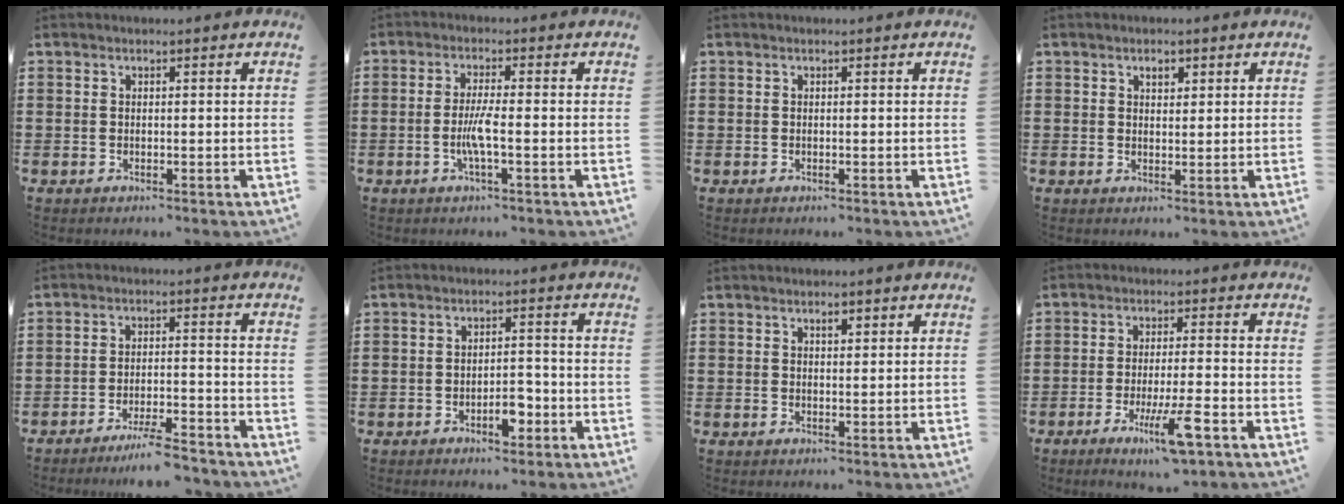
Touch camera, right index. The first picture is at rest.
{"total": 4.0, "force": [-1.1, 0.2, 3.8], "torque": [-0.090, -0.012, -0.028]}
{"total": 0.0}
{"total": 1.7, "force": [1.0, 1.0, 1.0], "torque": [-0.015, 0.001, 0.016]}
{"total": 5.2, "force": [-4.7, -0.1, 2.2], "torque": [-0.037, -0.006, -0.089]}
{"total": 4.1, "force": [-2.2, 1.7, 2.9], "torque": [-0.048, 0.006, -0.040]}
{"total": 1.3, "force": [0.7, 0.6, 0.9], "torque": [-0.020, 0.005, 0.012]}
{"total": 7.9, "force": [-4.0, 0.5, 6.7], "torque": [-0.123, -0.014, -0.070]}